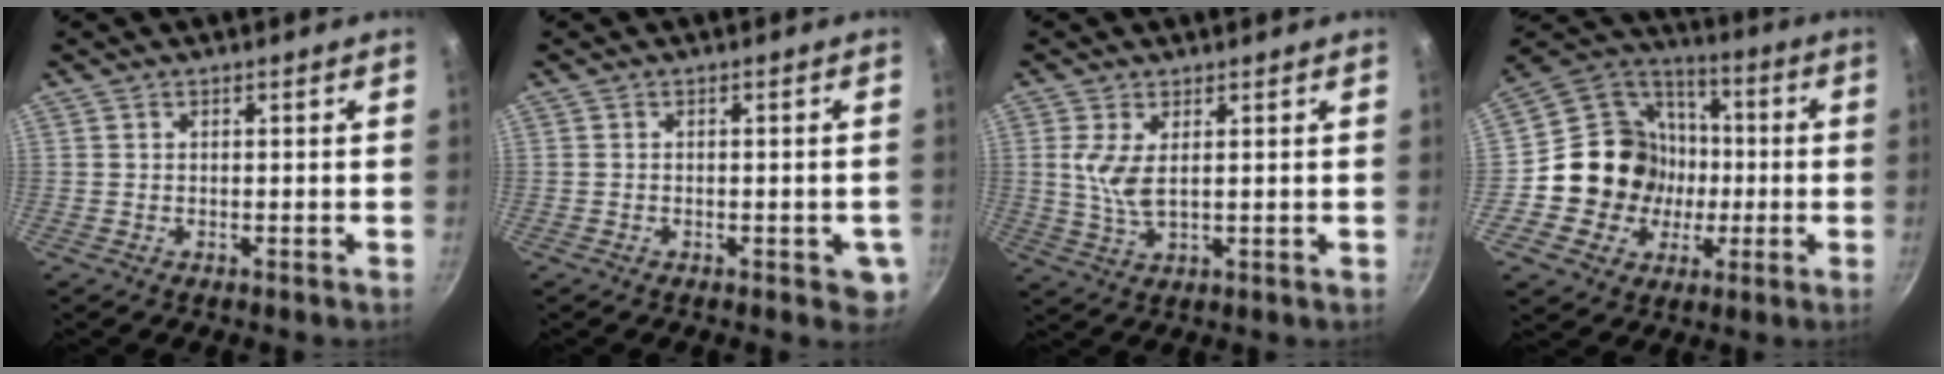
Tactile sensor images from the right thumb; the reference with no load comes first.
{"total": 4.2, "force": [-1.3, 2.1, 3.4], "torque": [-0.022, 0.003, -0.015]}
{"total": 5.5, "force": [1.3, 2.3, 4.8], "torque": [-0.102, -0.008, 0.031]}
{"total": 17.7, "force": [-1.7, 16.5, 6.1], "torque": [-0.067, 0.031, -0.028]}